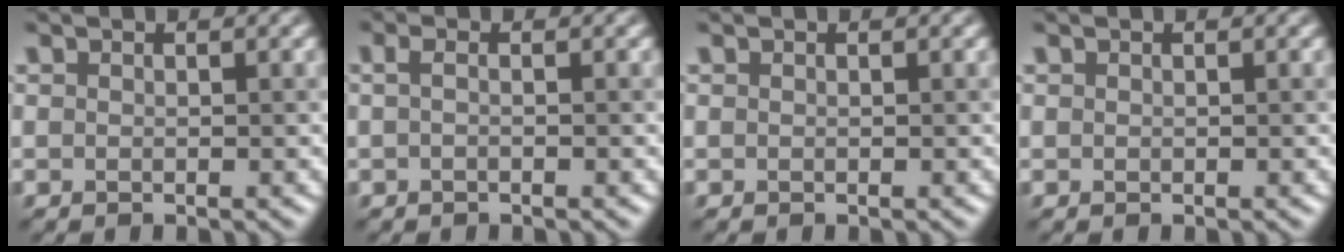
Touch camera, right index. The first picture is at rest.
{"total": 0.9, "force": [-0.1, 0.3, 0.9], "torque": [-0.017, -0.001, -0.004]}
{"total": 0.0}
{"total": 0.0}